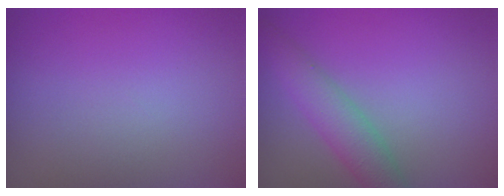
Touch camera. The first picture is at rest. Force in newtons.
{"total": 3.4, "press": 3.4, "slide": 0.2}